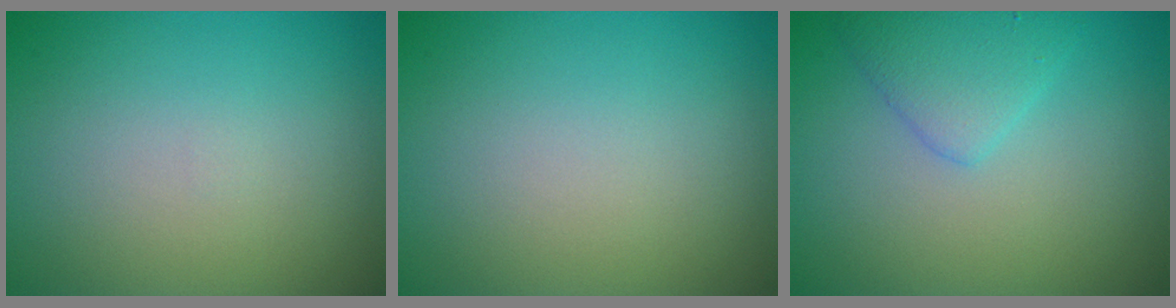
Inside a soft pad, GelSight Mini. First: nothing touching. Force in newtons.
{"total": 0.0}
{"total": 2.7, "press": 2.7, "slide": 0.2}